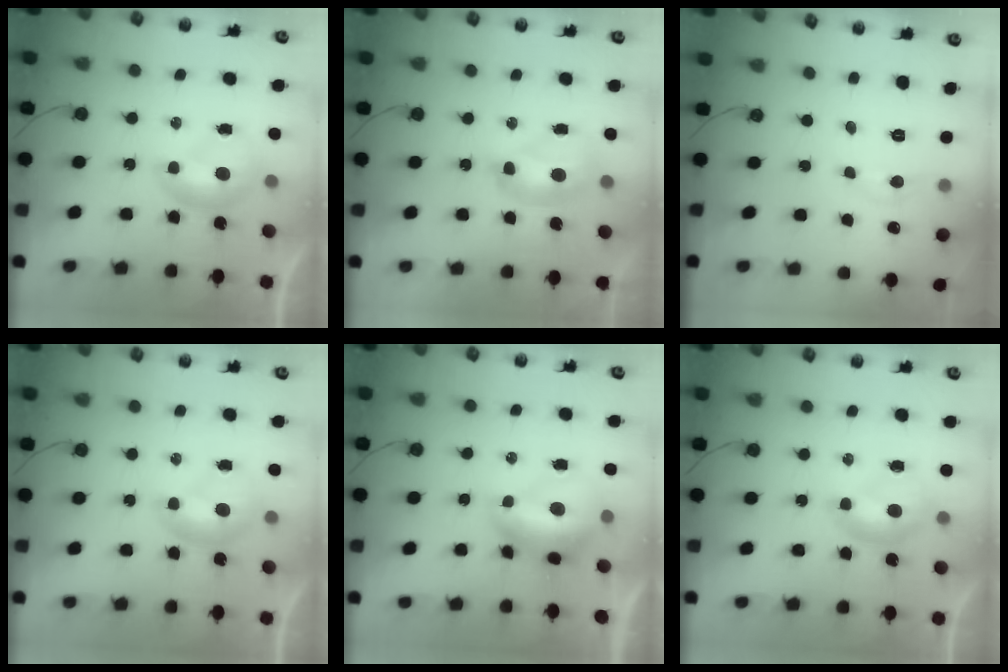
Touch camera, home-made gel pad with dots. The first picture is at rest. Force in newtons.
{"total": 2.6, "press": 2.6, "slide": 0.1}
{"total": 1.7, "press": 1.7, "slide": 0.2}
{"total": 0.0}
{"total": 2.8, "press": 2.7, "slide": 0.7}
{"total": 0.6, "press": 0.0, "slide": 0.6}